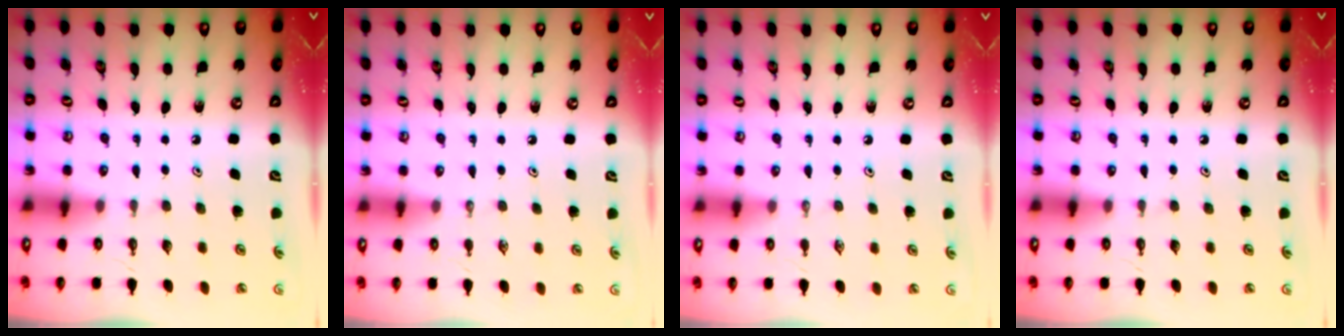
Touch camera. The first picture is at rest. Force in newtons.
{"total": 0.0}
{"total": 0.0}
{"total": 0.0}